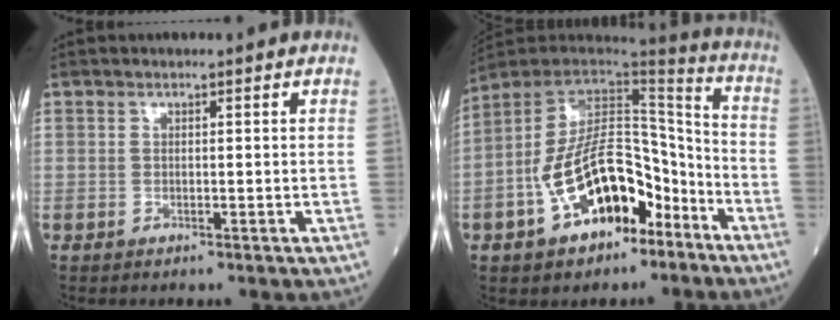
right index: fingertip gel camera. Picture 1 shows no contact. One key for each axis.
{"total": 17.0, "fx": -7.3, "fy": 8.4, "fz": 12.9, "tx": -0.233, "ty": 0.026, "tz": -0.117}